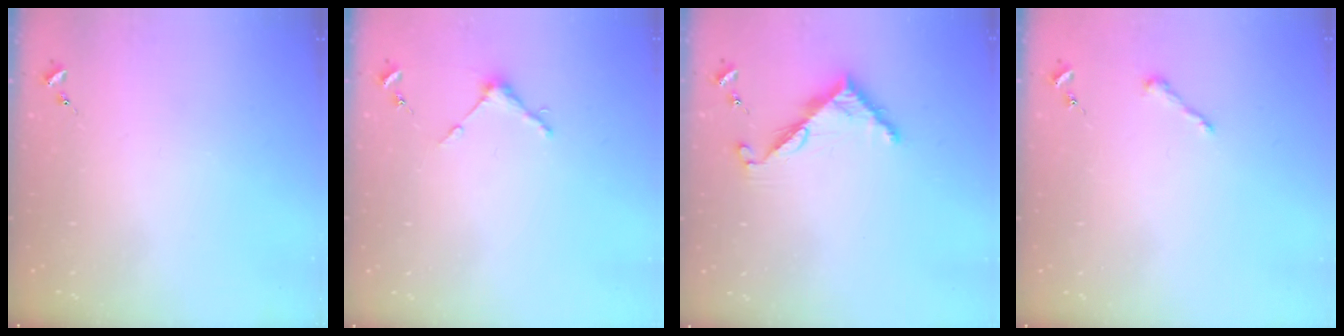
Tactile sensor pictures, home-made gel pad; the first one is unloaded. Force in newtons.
{"total": 4.0, "press": 4.0, "slide": 0.4}
{"total": 7.7, "press": 7.7, "slide": 0.2}
{"total": 3.6, "press": 3.6, "slide": 0.4}